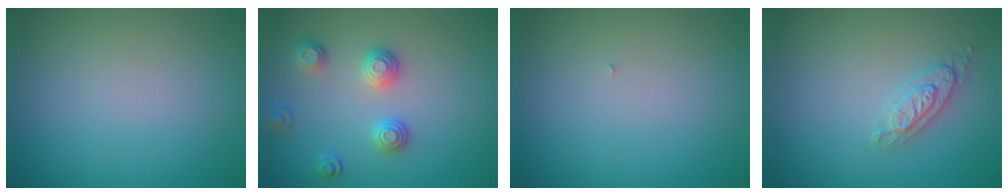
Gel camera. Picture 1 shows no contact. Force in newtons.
{"total": 2.7, "press": 2.6, "slide": 0.9}
{"total": 0.0}
{"total": 2.1, "press": 2.0, "slide": 0.6}